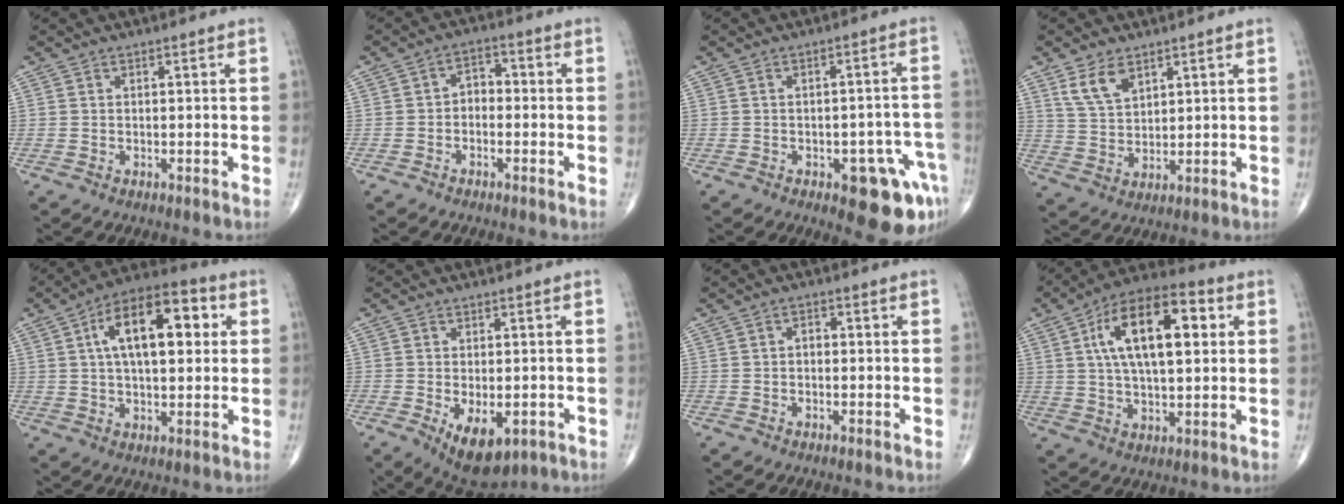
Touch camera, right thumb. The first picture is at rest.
{"total": 3.7, "force": [-0.7, 2.6, 2.5], "torque": [-0.023, 0.021, -0.025]}
{"total": 11.7, "force": [-5.4, 4.8, 9.2], "torque": [-0.077, 0.031, -0.057]}
{"total": 6.5, "force": [3.9, 3.5, 3.7], "torque": [-0.061, -0.019, 0.085]}
{"total": 17.0, "force": [4.0, 8.2, 14.4], "torque": [-0.208, 0.022, 0.057]}
{"total": 9.3, "force": [-3.4, 4.9, 7.1], "torque": [-0.100, -0.007, -0.039]}
{"total": 1.8, "force": [-0.1, 1.2, 1.3], "torque": [-0.013, 0.009, -0.005]}
{"total": 18.3, "force": [4.6, 8.4, 15.6], "torque": [-0.245, 0.013, 0.070]}